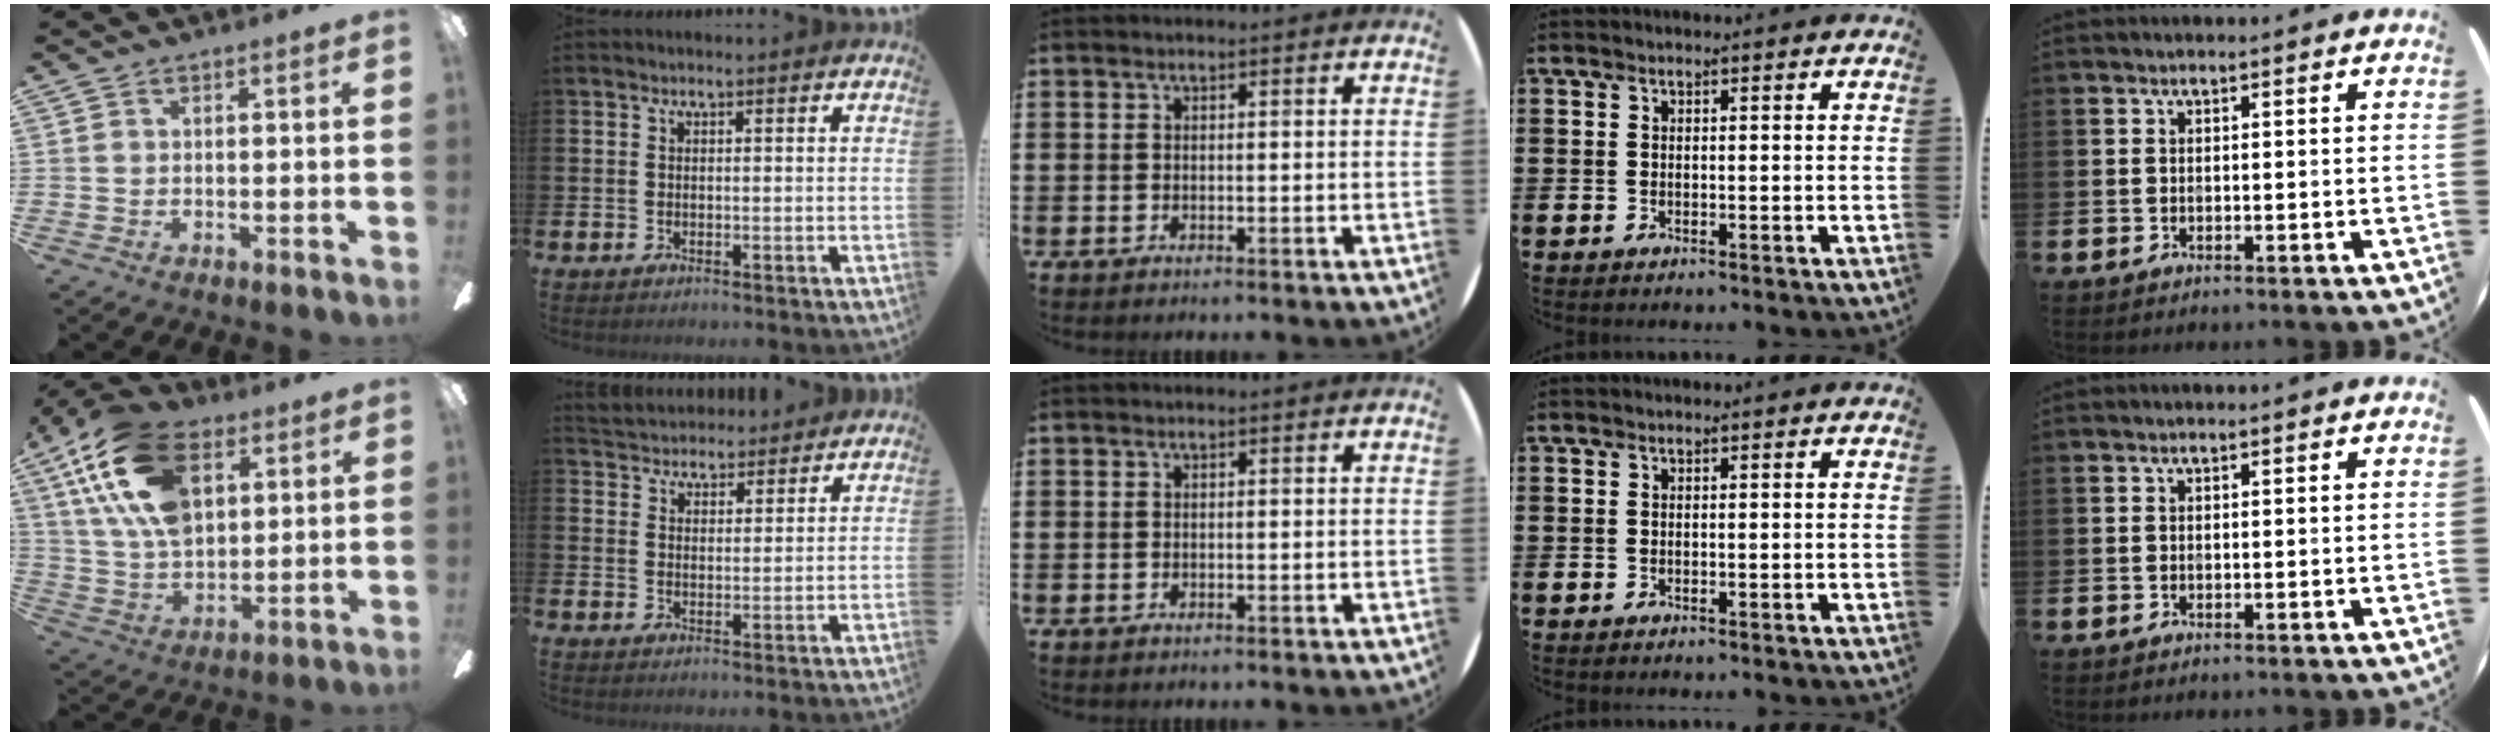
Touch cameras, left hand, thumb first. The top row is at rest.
{"thumb": {"total": 22.3, "force": [9.7, 13.1, 15.3], "torque": [-0.325, -0.015, 0.169]}, "index": {"total": 4.2, "force": [4.1, 1.1, -0.5], "torque": [-0.009, -0.020, 0.074]}}